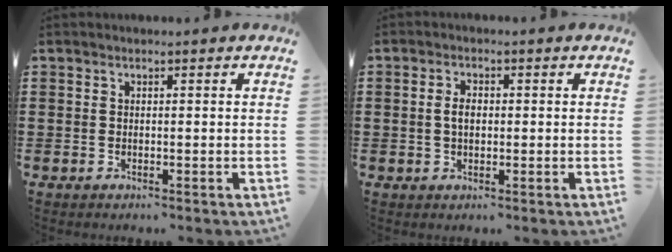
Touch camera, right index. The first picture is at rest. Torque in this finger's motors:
{"motor_torque": [1.07, 1.07, 0.18, 0.07]}